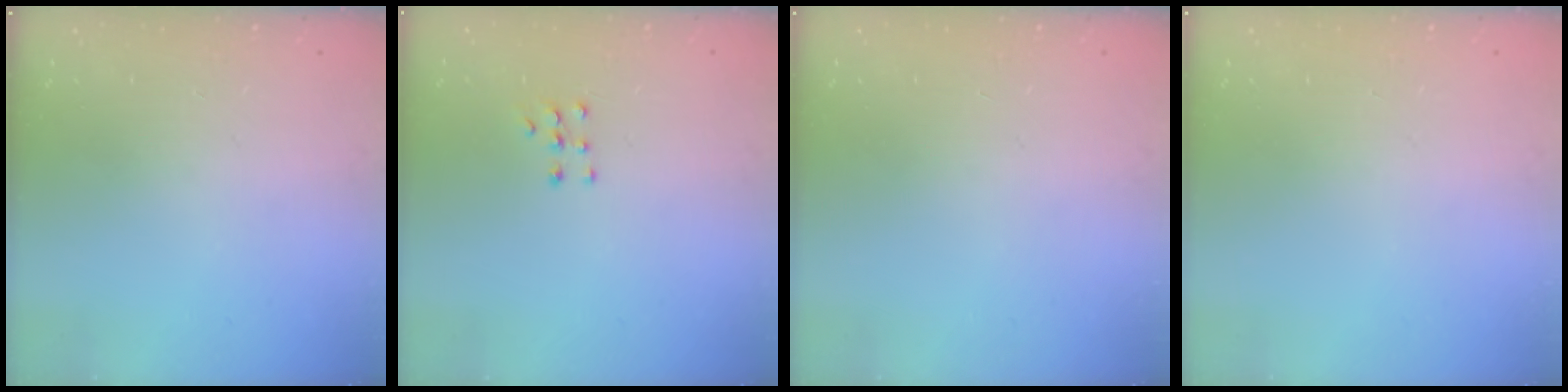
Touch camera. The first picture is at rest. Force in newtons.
{"total": 5.5, "press": 5.5, "slide": 0.9}
{"total": 0.0}
{"total": 0.0}